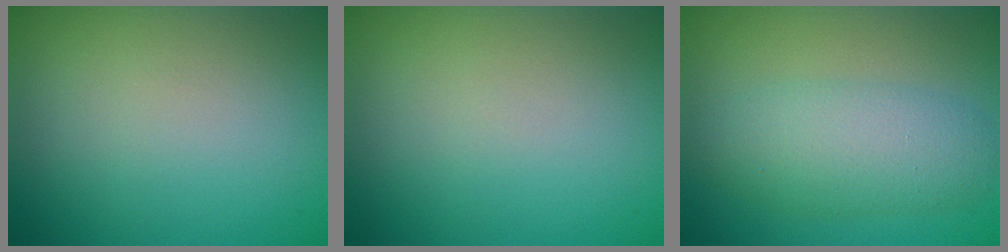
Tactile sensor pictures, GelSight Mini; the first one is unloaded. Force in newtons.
{"total": 0.0}
{"total": 4.9, "press": 4.9, "slide": 0.2}